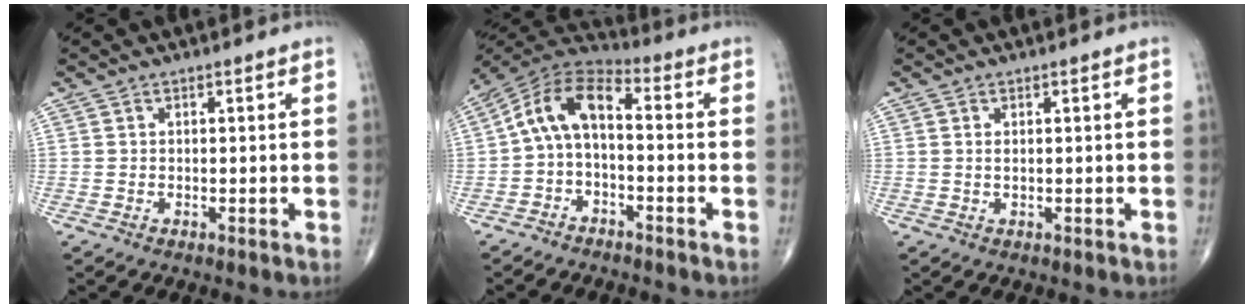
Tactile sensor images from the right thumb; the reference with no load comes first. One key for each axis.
{"total": 9.9, "fx": -1.1, "fy": 5.3, "fz": 8.3, "tx": -0.146, "ty": 0.047, "tz": -0.035}
{"total": 0.6, "fx": 0.2, "fy": 0.3, "fz": 0.6, "tx": -0.014, "ty": 0.001, "tz": 0.006}